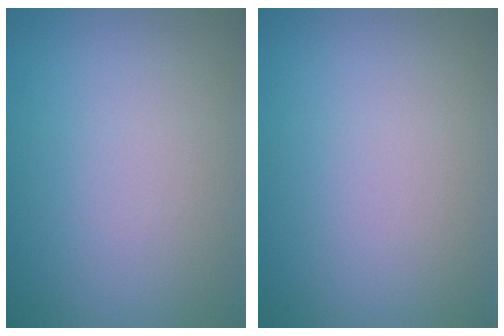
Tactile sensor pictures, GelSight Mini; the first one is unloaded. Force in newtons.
{"total": 0.0}